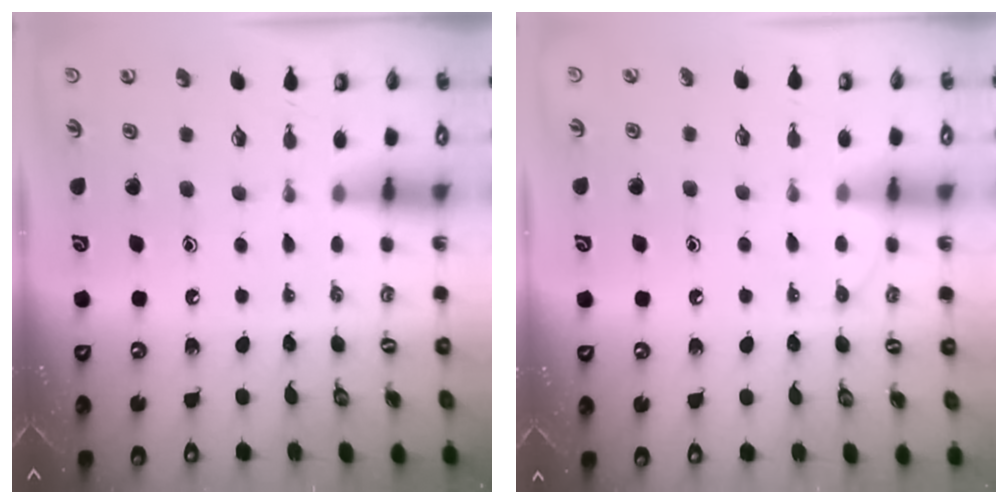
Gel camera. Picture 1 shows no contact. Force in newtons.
{"total": 6.6, "press": 6.5, "slide": 0.8}